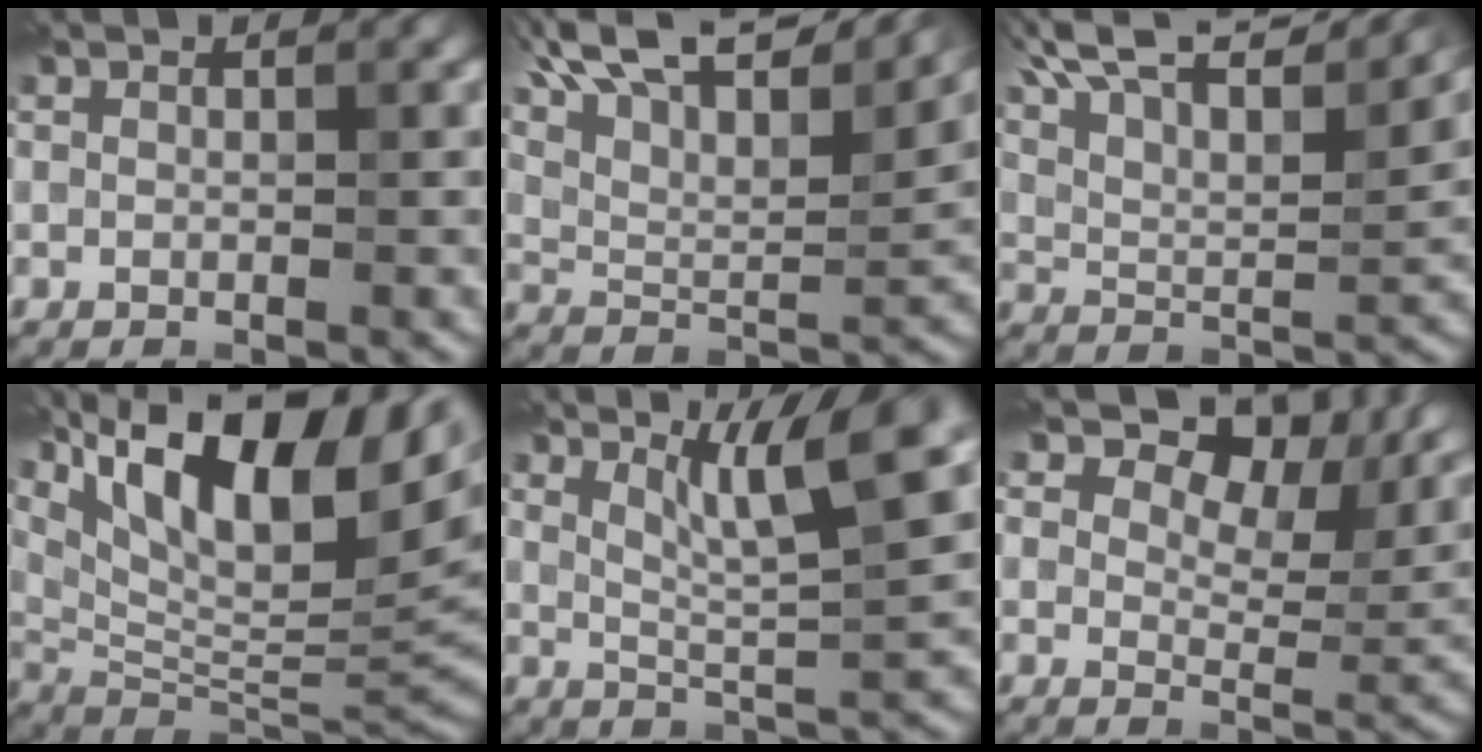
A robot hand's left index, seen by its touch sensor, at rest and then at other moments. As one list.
[{"total": 16.4, "force": [11.5, 5.3, 10.4], "torque": [-0.190, 0.052, 0.163]}, {"total": 15.1, "force": [11.3, 4.1, 9.1], "torque": [-0.165, 0.036, 0.148]}, {"total": 17.2, "force": [8.4, 6.5, 13.6], "torque": [-0.227, 0.032, 0.141]}, {"total": 6.9, "force": [3.4, 1.2, 5.9], "torque": [-0.092, 0.006, 0.059]}, {"total": 8.8, "force": [4.6, 5.1, 5.5], "torque": [-0.075, -0.011, 0.073]}]